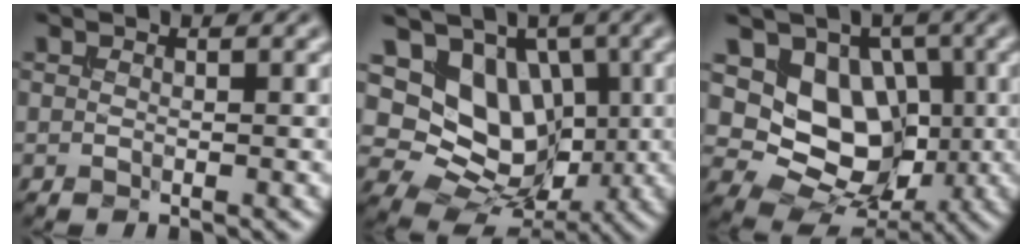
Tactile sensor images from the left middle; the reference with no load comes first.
{"total": 9.1, "force": [1.6, 7.2, 5.3], "torque": [-0.084, -0.002, 0.009]}
{"total": 8.7, "force": [0.7, 6.9, 5.2], "torque": [-0.082, -0.012, -0.001]}